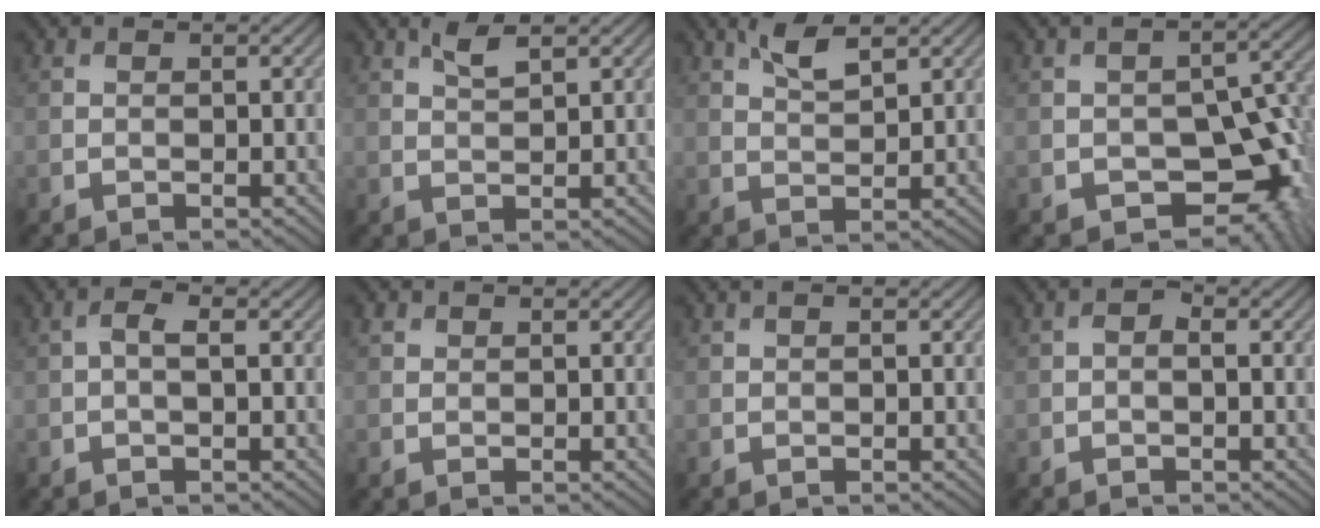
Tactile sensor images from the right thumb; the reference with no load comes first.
{"total": 2.2, "force": [1.5, 0.4, 1.5], "torque": [-0.038, 0.000, 0.031]}
{"total": 3.6, "force": [2.4, 1.0, 2.5], "torque": [-0.060, 0.000, 0.049]}
{"total": 10.2, "force": [-3.4, 6.2, 7.3], "torque": [-0.099, -0.021, -0.049]}
{"total": 1.7, "force": [0.0, 0.6, 1.6], "torque": [-0.035, 0.006, -0.004]}
{"total": 0.8, "force": [0.5, 0.6, 0.3], "torque": [-0.005, 0.002, 0.009]}
{"total": 0.0}
{"total": 1.2, "force": [-0.2, 0.5, 1.0], "torque": [-0.019, 0.005, -0.007]}